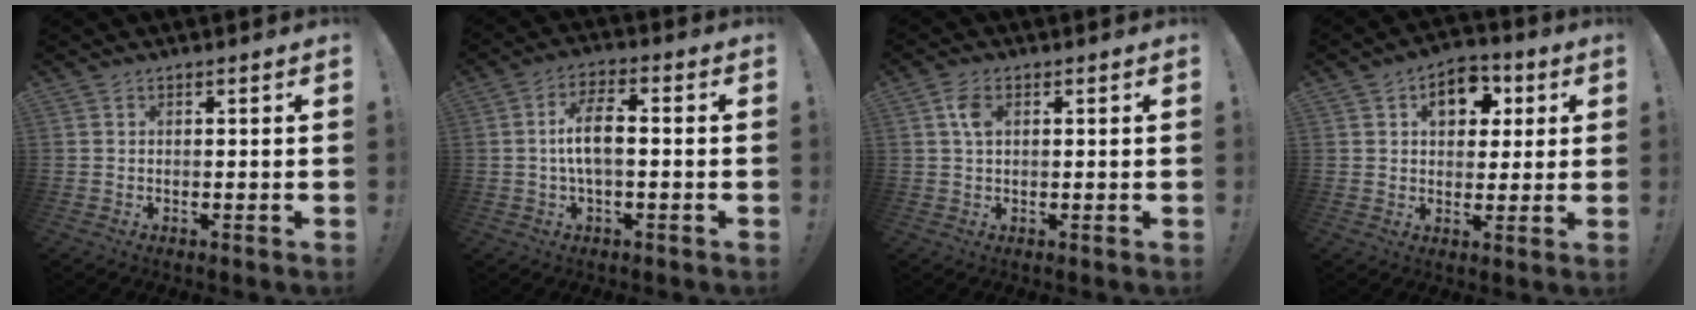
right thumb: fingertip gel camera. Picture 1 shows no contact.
{"total": 8.4, "force": [-0.4, 3.2, 7.8], "torque": [-0.142, 0.004, -0.008]}
{"total": 4.3, "force": [1.2, 2.5, 3.3], "torque": [-0.055, 0.002, 0.019]}
{"total": 10.6, "force": [3.4, 7.8, 6.3], "torque": [-0.078, -0.001, 0.060]}